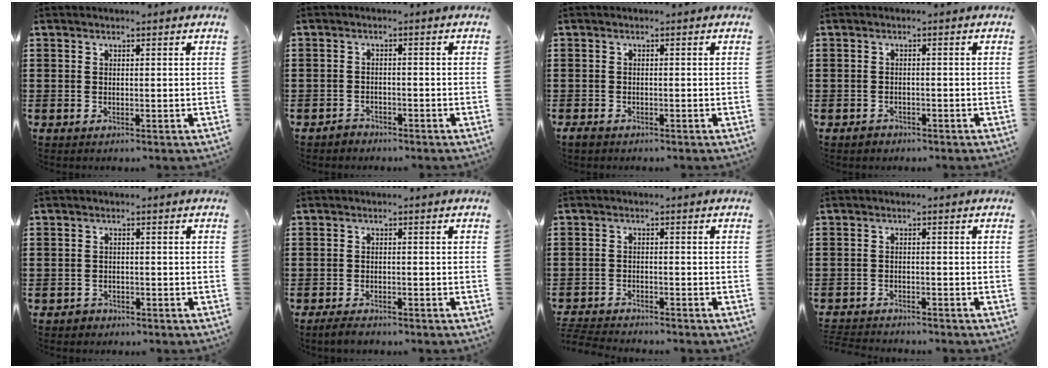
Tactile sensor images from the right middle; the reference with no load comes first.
{"total": 1.6, "force": [-1.5, 0.6, 0.0], "torque": [-0.005, 0.003, -0.033]}
{"total": 0.9, "force": [-0.7, 0.4, 0.4], "torque": [-0.009, -0.001, -0.014]}
{"total": 1.0, "force": [-0.8, 0.6, 0.1], "torque": [-0.004, 0.001, -0.019]}
{"total": 1.1, "force": [-0.9, 0.6, 0.1], "torque": [-0.004, 0.002, -0.022]}
{"total": 1.9, "force": [-1.8, 0.5, 0.5], "torque": [-0.021, 0.001, -0.039]}
{"total": 3.1, "force": [-3.1, 0.2, 0.1], "torque": [-0.013, -0.004, -0.069]}
{"total": 2.2, "force": [-2.2, 0.1, -0.1], "torque": [-0.005, -0.001, -0.048]}